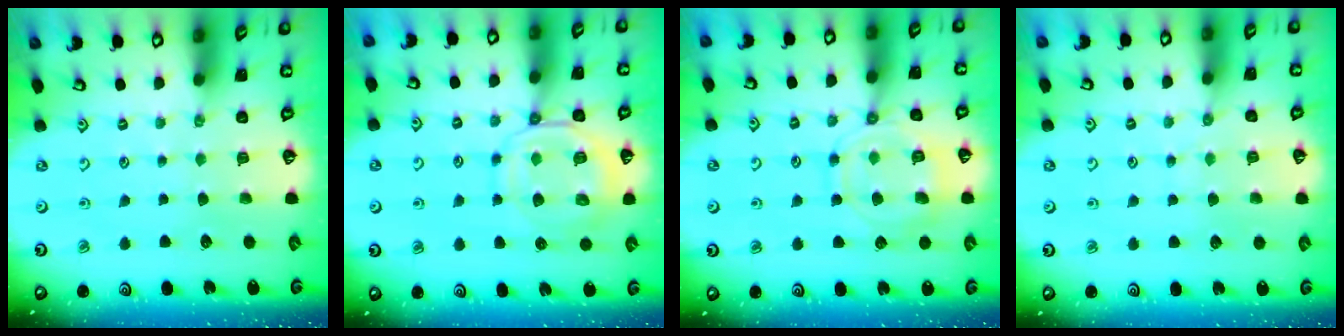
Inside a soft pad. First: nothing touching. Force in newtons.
{"total": 11.0, "press": 10.9, "slide": 1.3}
{"total": 12.3, "press": 12.2, "slide": 1.4}
{"total": 5.8, "press": 5.8, "slide": 0.8}